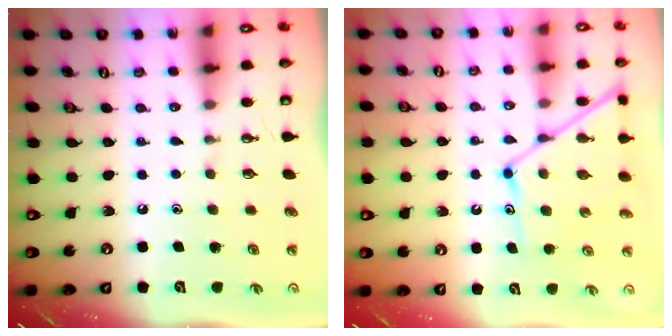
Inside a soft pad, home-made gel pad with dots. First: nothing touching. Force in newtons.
{"total": 12.3, "press": 12.3, "slide": 1.0}